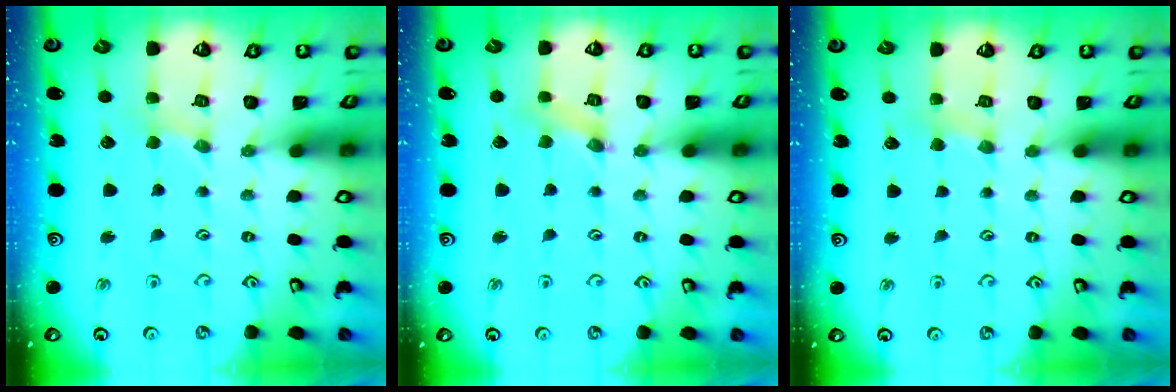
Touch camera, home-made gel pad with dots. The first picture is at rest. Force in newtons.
{"total": 0.0}
{"total": 2.0, "press": 2.0, "slide": 0.4}